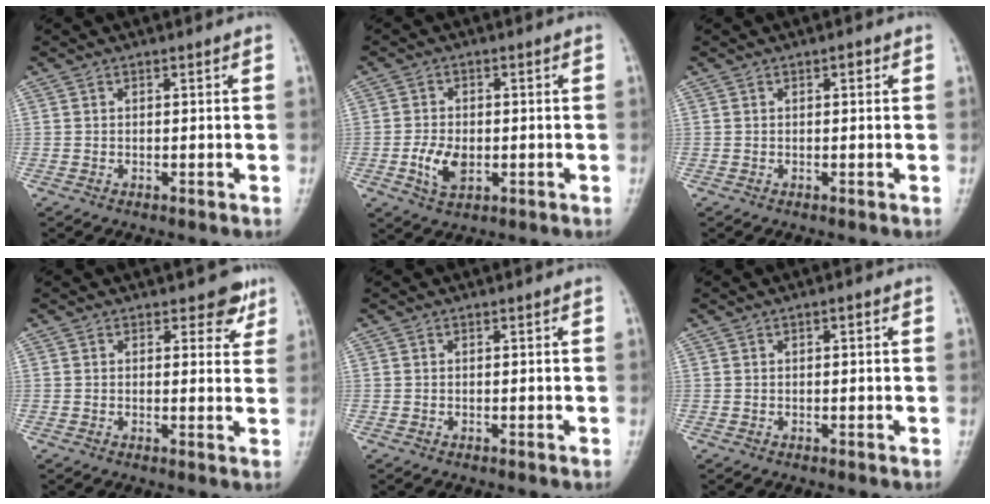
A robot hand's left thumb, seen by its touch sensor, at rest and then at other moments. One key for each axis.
{"total": 5.5, "fx": -1.3, "fy": 3.4, "fz": 4.2, "tx": -0.078, "ty": 0.000, "tz": -0.021}
{"total": 0.8, "fx": 0.3, "fy": 0.4, "fz": 0.6, "tx": -0.005, "ty": 0.002, "tz": 0.002}
{"total": 4.0, "fx": 2.5, "fy": 2.2, "fz": 2.1, "tx": 0.006, "ty": -0.012, "tz": 0.026}
{"total": 0.0}
{"total": 1.0, "fx": 0.3, "fy": 0.4, "fz": 0.8, "tx": -0.009, "ty": 0.003, "tz": 0.003}